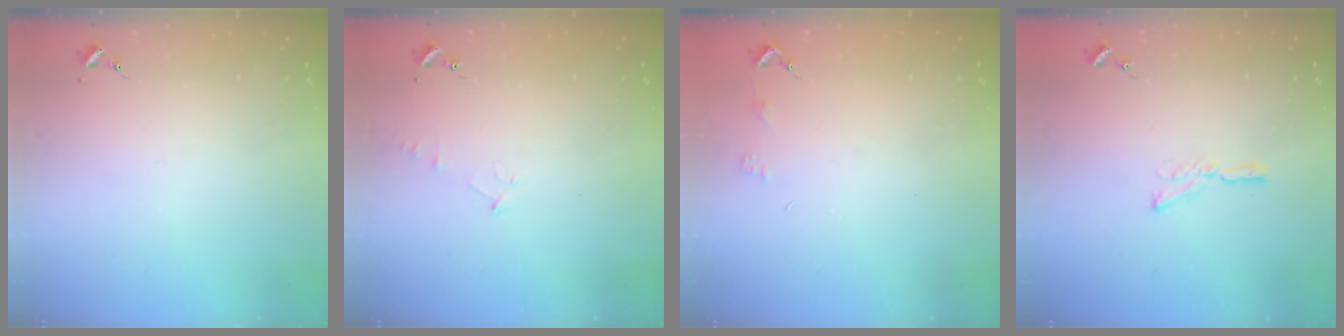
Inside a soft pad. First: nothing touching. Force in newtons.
{"total": 4.1, "press": 4.1, "slide": 0.5}
{"total": 2.9, "press": 2.9, "slide": 0.2}
{"total": 5.6, "press": 5.6, "slide": 0.4}